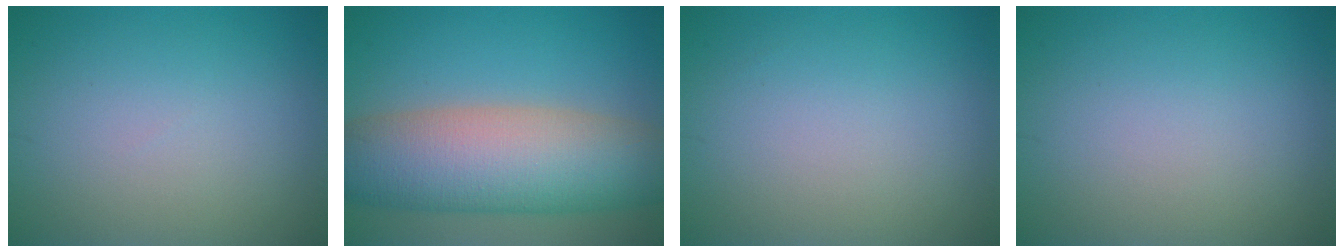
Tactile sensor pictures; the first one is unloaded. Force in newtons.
{"total": 11.1, "press": 11.1, "slide": 0.6}
{"total": 0.0}
{"total": 0.0}